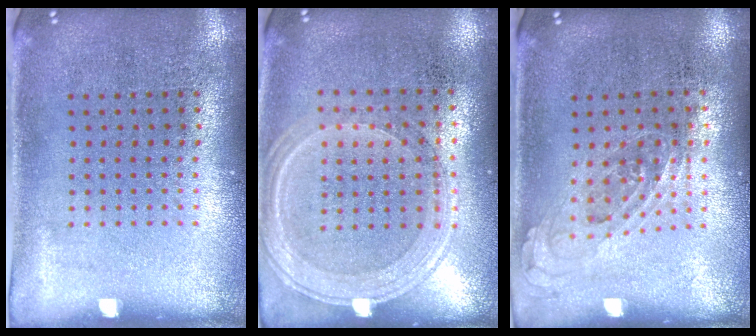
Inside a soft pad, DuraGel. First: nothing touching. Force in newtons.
{"total": 1.2, "press": 1.2, "slide": 0.3}
{"total": 0.8, "press": 0.7, "slide": 0.4}